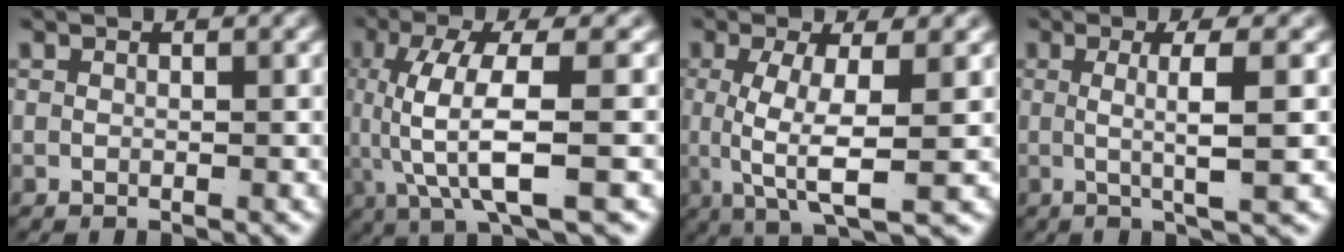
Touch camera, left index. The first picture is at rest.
{"total": 7.3, "force": [-0.5, 2.2, 7.0], "torque": [-0.144, -0.019, 0.006]}
{"total": 5.8, "force": [-0.4, 1.2, 5.7], "torque": [-0.110, -0.021, 0.006]}
{"total": 4.1, "force": [0.6, -0.8, 4.0], "torque": [-0.066, -0.005, 0.014]}